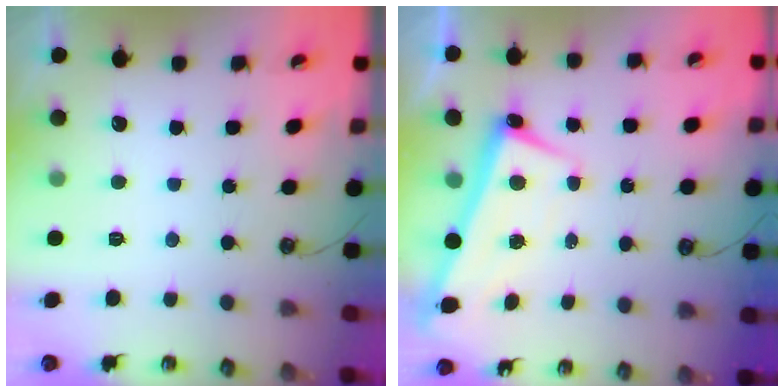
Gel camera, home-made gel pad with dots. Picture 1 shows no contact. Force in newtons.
{"total": 2.6, "press": 2.5, "slide": 0.7}